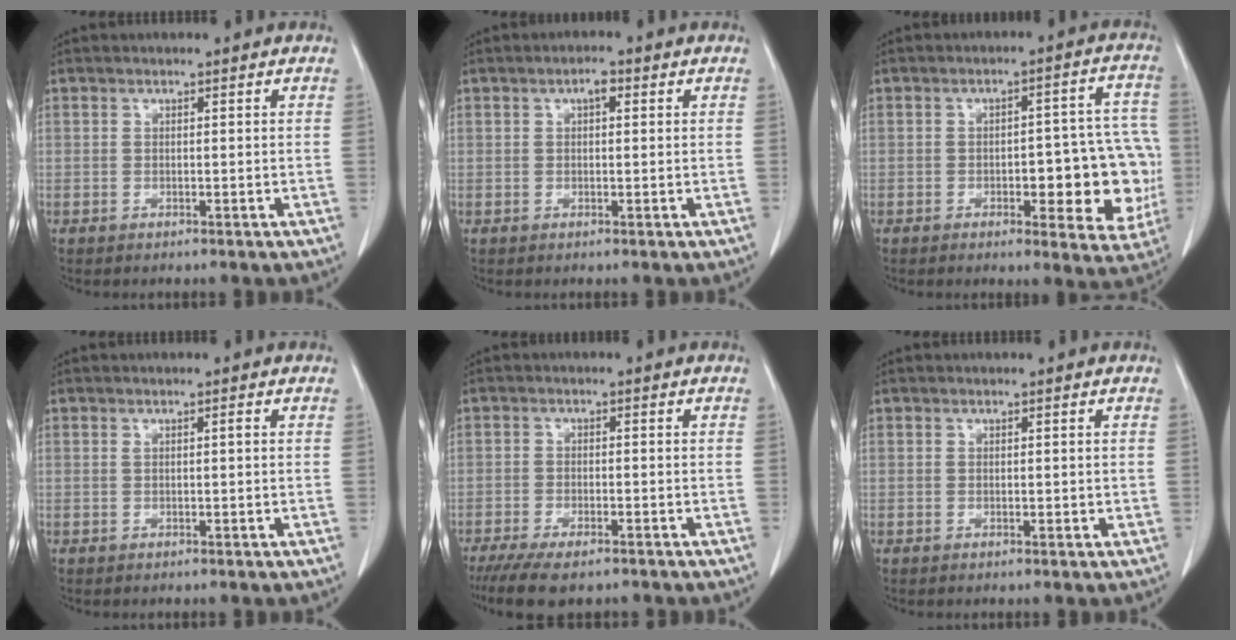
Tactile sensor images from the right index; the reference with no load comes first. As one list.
[{"total": 2.5, "force": [0.9, 1.2, 2.0], "torque": [-0.035, 0.008, 0.014]}, {"total": 15.8, "force": [-2.7, 5.5, 14.6], "torque": [-0.133, 0.035, -0.020]}, {"total": 1.0, "force": [0.2, 0.4, 0.9], "torque": [-0.024, 0.010, 0.007]}, {"total": 9.0, "force": [-6.7, 3.1, 5.2], "torque": [-0.087, -0.014, -0.105]}, {"total": 1.0, "force": [0.0, 0.7, 0.7], "torque": [-0.016, 0.003, 0.001]}]